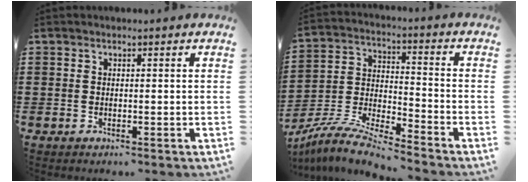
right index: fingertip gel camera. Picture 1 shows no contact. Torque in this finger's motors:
{"motor_torque": [0.93, 1.21, -0.14, 0.01]}